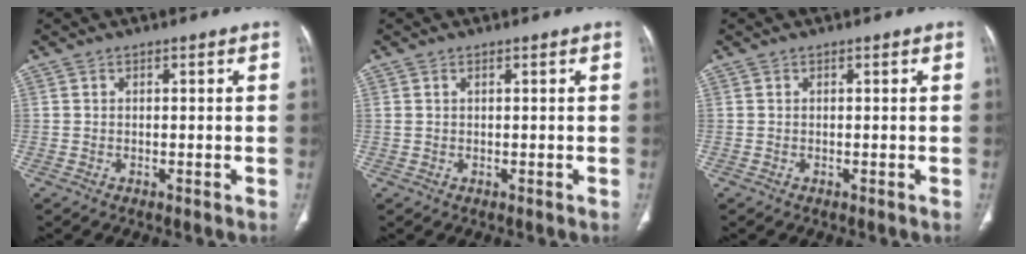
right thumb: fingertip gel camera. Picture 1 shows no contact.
{"total": 0.8, "force": [0.4, 0.4, 0.5], "torque": [-0.014, 0.009, 0.012]}
{"total": 0.0}